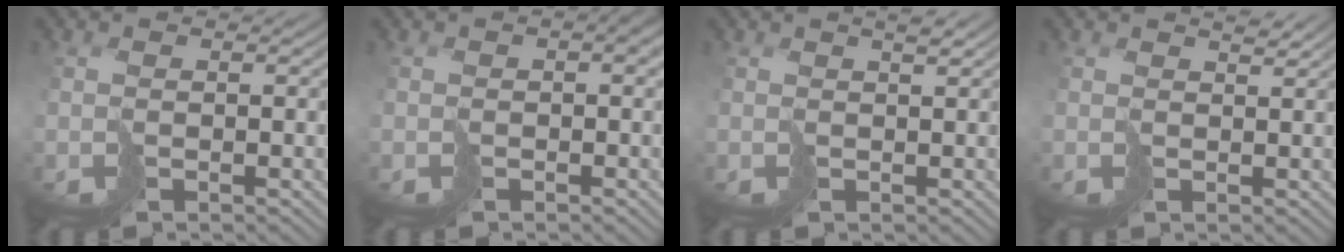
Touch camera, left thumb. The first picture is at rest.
{"total": 2.2, "force": [0.1, 1.1, 1.9], "torque": [-0.027, 0.003, 0.006]}
{"total": 1.7, "force": [1.0, 0.2, 1.3], "torque": [-0.018, 0.007, 0.018]}
{"total": 1.5, "force": [1.3, 0.3, 0.7], "torque": [-0.011, 0.001, 0.024]}